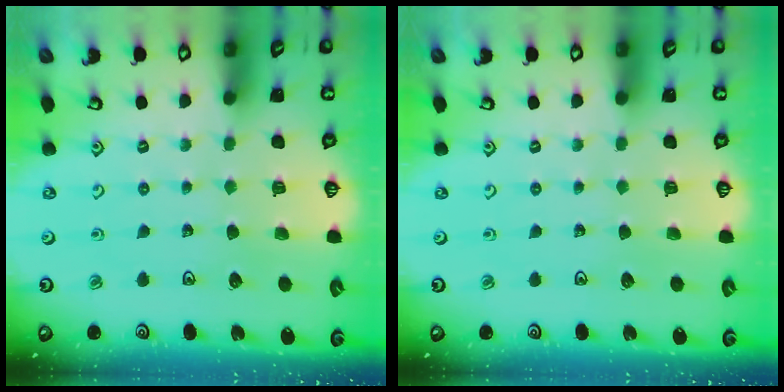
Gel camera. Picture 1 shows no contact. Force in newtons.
{"total": 0.0}